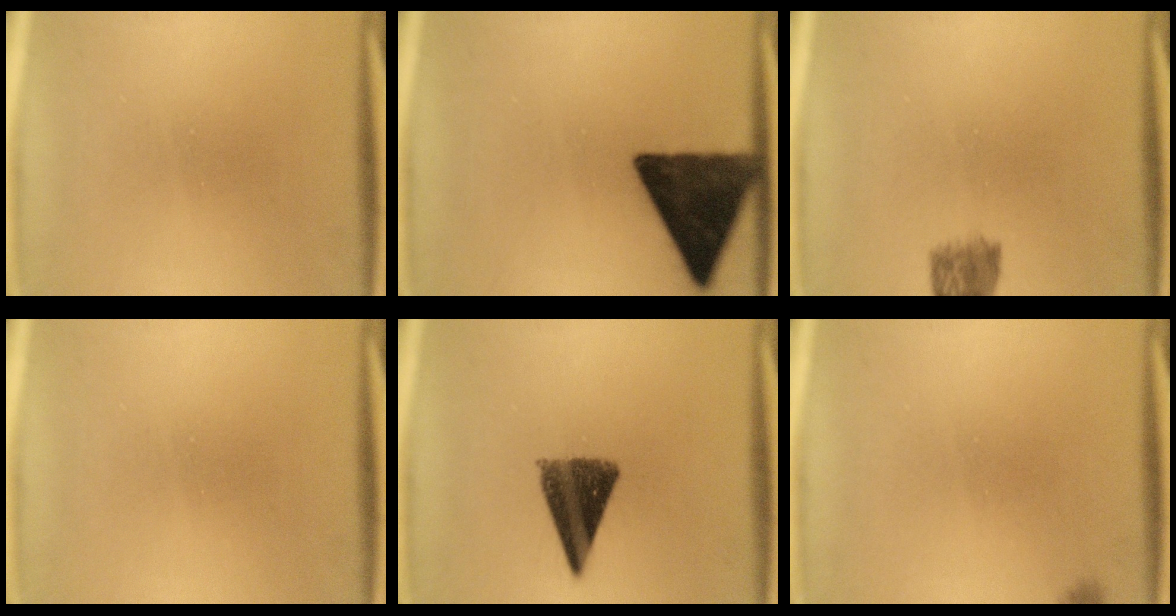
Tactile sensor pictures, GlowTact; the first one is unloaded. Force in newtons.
{"total": 12.2}
{"total": 4.5}
{"total": 0.0}
{"total": 10.1}
{"total": 1.0}